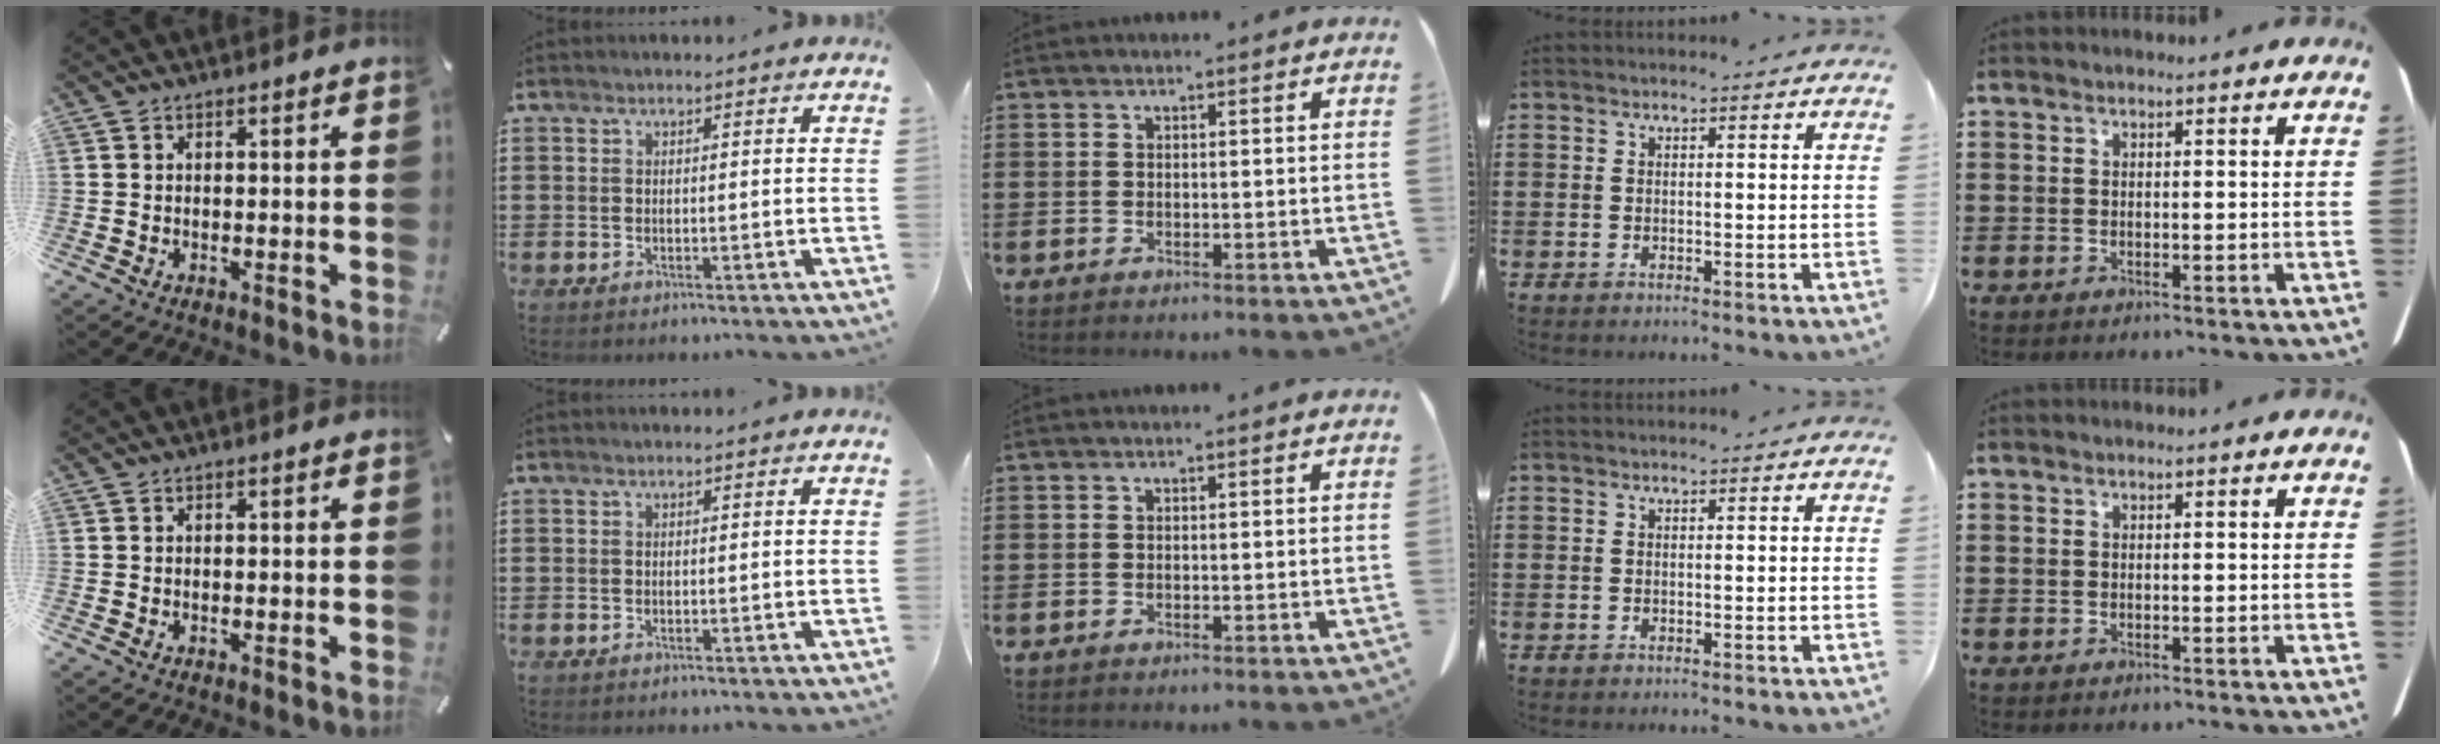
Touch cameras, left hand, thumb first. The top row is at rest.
{}